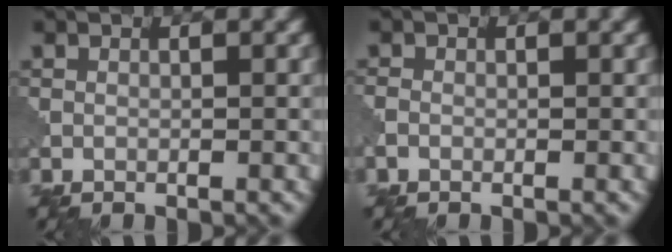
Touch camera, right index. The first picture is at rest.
{"total": 0.8, "force": [-0.4, 0.6, 0.3], "torque": [-0.005, -0.002, -0.009]}